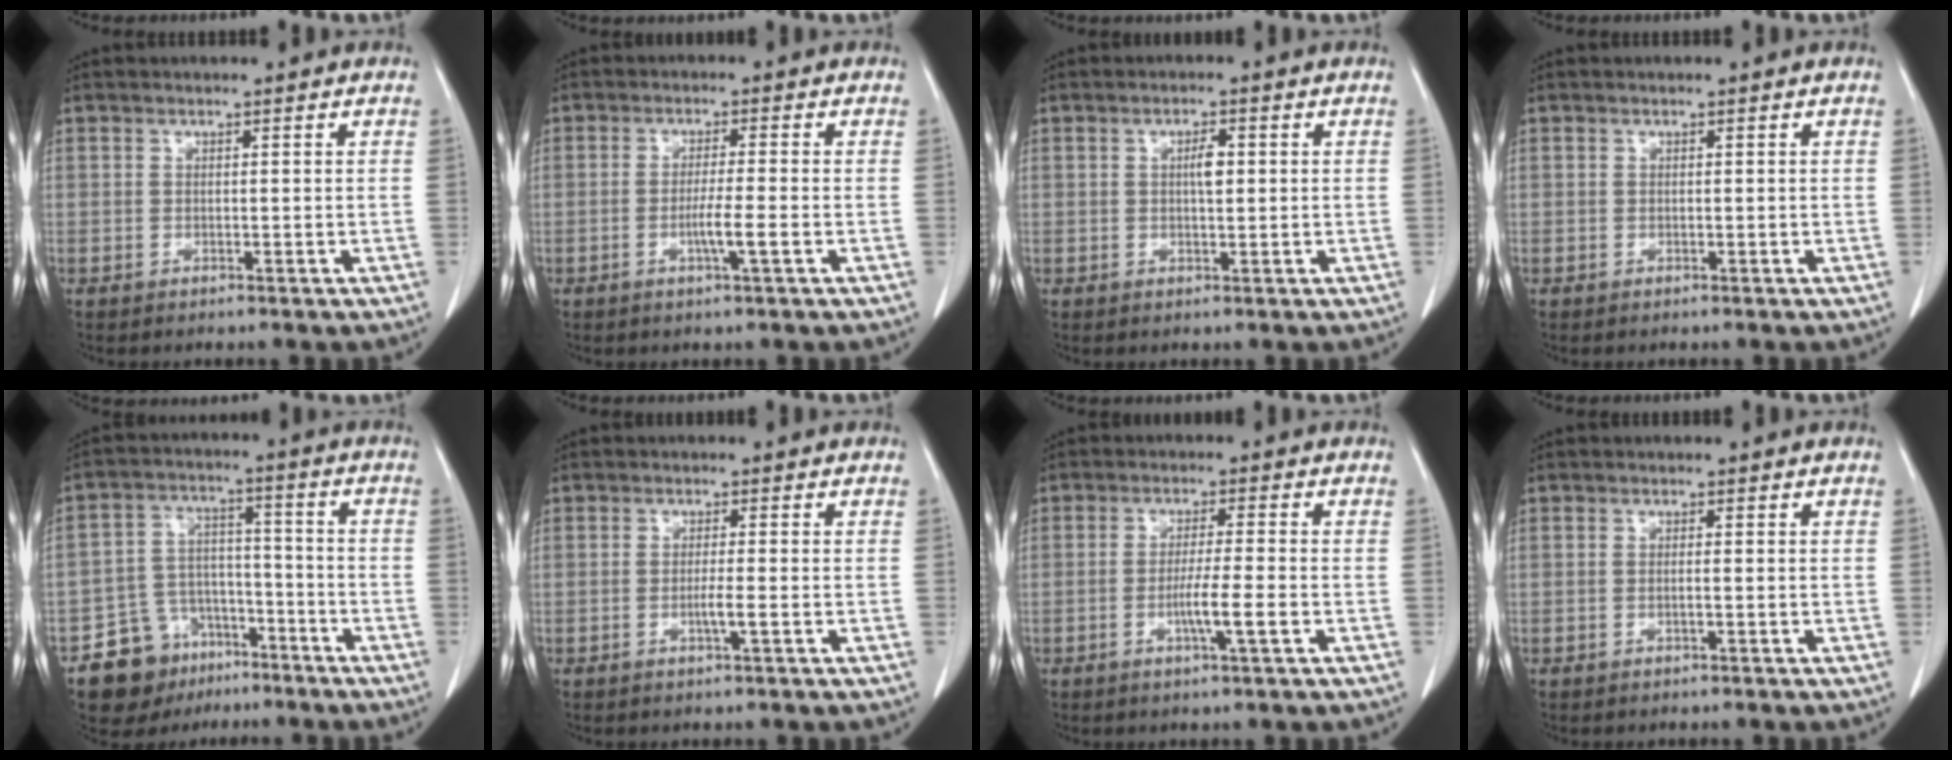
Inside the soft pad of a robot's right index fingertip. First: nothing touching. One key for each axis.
{"total": 3.8, "fx": -1.2, "fy": -0.4, "fz": 3.6, "tx": -0.063, "ty": -0.005, "tz": -0.022}
{"total": 2.4, "fx": 0.4, "fy": 0.7, "fz": 2.3, "tx": -0.040, "ty": 0.002, "tz": 0.006}
{"total": 0.0}
{"total": 10.5, "fx": -6.8, "fy": 7.4, "fz": 3.0, "tx": -0.055, "ty": 0.035, "tz": -0.105}
{"total": 2.1, "fx": -0.7, "fy": -0.2, "fz": 2.0, "tx": -0.037, "ty": -0.002, "tz": -0.013}
{"total": 5.1, "fx": -1.6, "fy": -0.4, "fz": 4.8, "tx": -0.081, "ty": -0.007, "tz": -0.030}
{"total": 0.6, "fx": -0.2, "fy": -0.1, "fz": 0.6, "tx": -0.010, "ty": 0.001, "tz": -0.003}